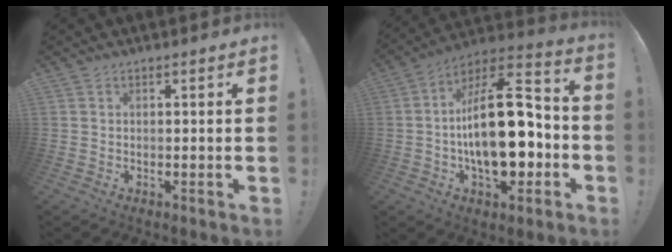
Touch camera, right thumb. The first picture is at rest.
{"total": 24.0, "force": [-2.8, 12.0, 20.6], "torque": [-0.333, 0.022, -0.040]}